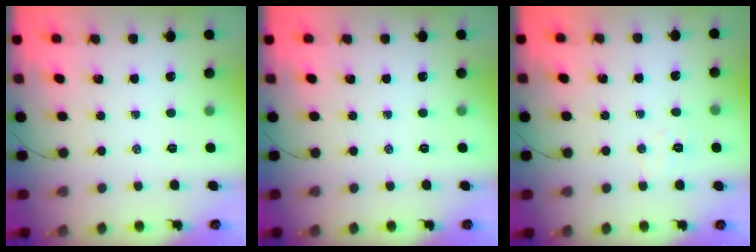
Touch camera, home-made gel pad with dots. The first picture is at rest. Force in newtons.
{"total": 0.0}
{"total": 3.6, "press": 3.5, "slide": 0.9}